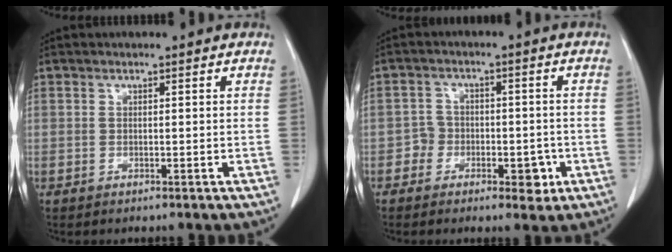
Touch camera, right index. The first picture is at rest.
{"total": 5.1, "force": [-2.2, 3.8, 2.7], "torque": [-0.018, 0.015, -0.033]}